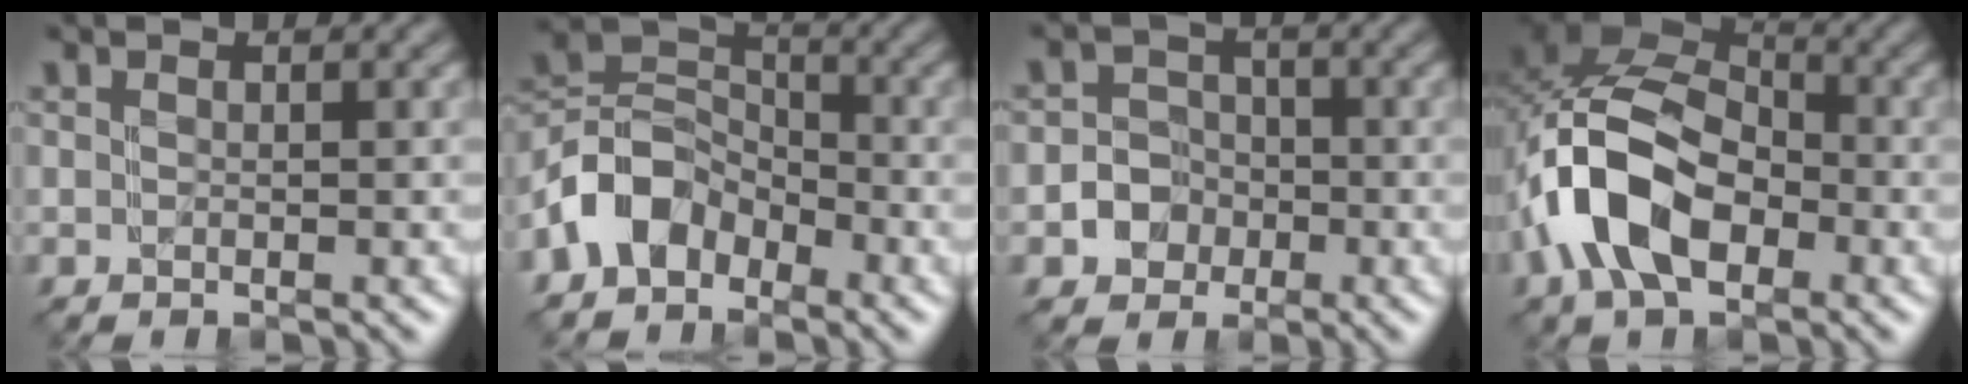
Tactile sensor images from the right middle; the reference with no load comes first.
{"total": 4.9, "force": [-3.2, 3.2, 1.8], "torque": [-0.038, 0.007, -0.067]}
{"total": 2.3, "force": [-1.1, 2.0, 0.1], "torque": [0.008, 0.002, -0.018]}
{"total": 9.7, "force": [-3.4, 6.0, 6.8], "torque": [-0.148, 0.012, -0.072]}